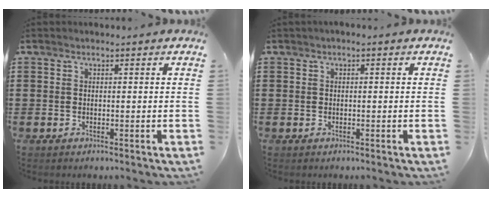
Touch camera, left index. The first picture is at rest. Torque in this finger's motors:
{"motor_torque": [0.05, 0.00, 0.08, 0.00]}